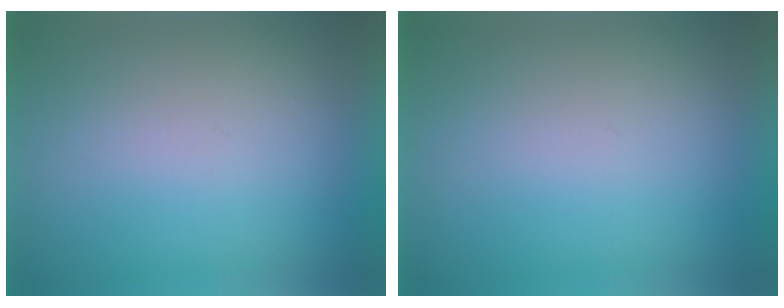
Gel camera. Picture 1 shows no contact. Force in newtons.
{"total": 0.0}